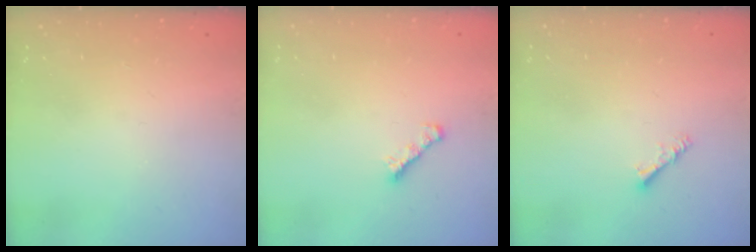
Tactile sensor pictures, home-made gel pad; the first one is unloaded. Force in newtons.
{"total": 1.6, "press": 1.4, "slide": 0.6}
{"total": 3.2, "press": 3.2, "slide": 0.6}